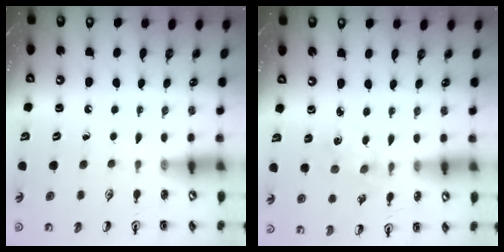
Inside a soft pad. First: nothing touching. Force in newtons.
{"total": 1.0, "press": 1.0, "slide": 0.2}